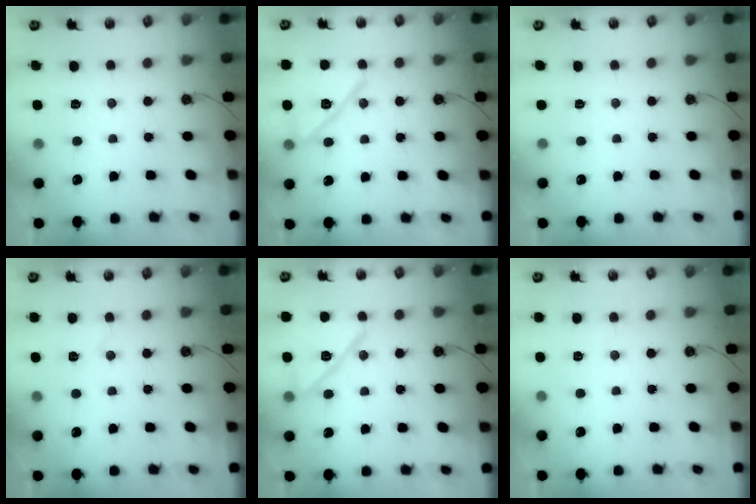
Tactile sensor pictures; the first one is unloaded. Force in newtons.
{"total": 13.5, "press": 13.5, "slide": 0.7}
{"total": 1.3, "press": 0.5, "slide": 1.2}
{"total": 4.7, "press": 4.7, "slide": 0.3}
{"total": 13.5, "press": 13.5, "slide": 0.7}
{"total": 1.6, "press": 1.4, "slide": 0.6}